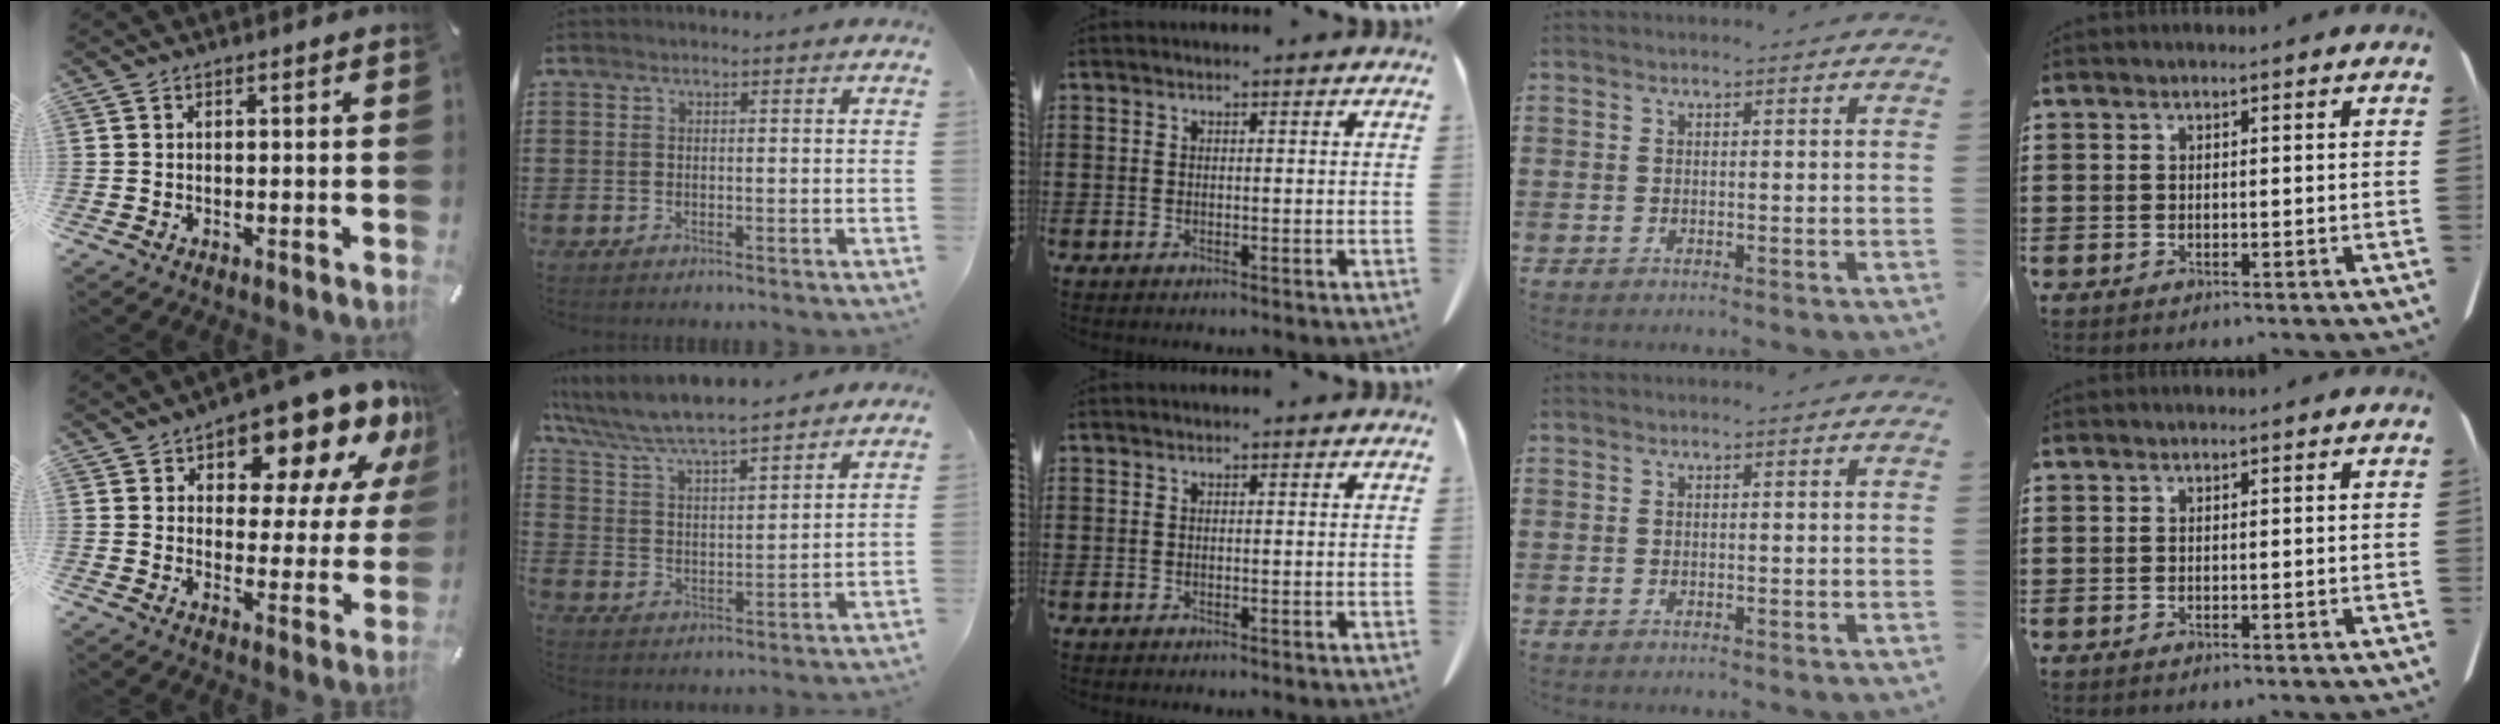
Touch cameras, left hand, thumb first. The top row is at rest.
{"thumb": {"total": 15.2, "force": [11.1, 6.9, 7.7], "torque": [-0.107, -0.083, 0.185]}, "index": {"total": 6.6, "force": [6.2, 0.5, 2.3], "torque": [-0.073, -0.038, 0.105]}}